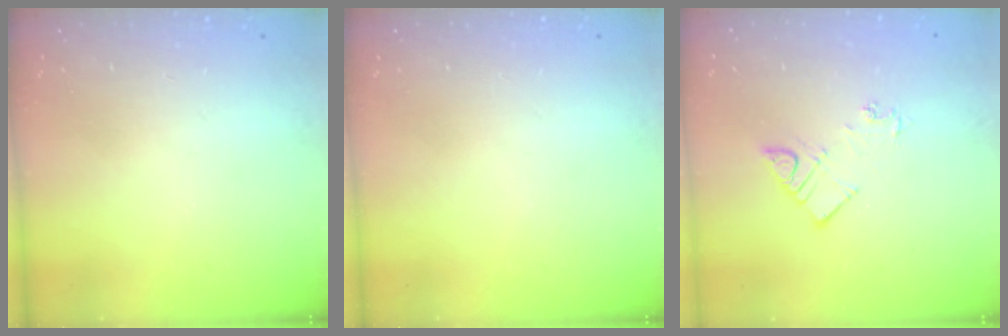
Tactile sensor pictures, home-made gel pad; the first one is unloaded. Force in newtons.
{"total": 0.0}
{"total": 7.3, "press": 7.2, "slide": 0.7}